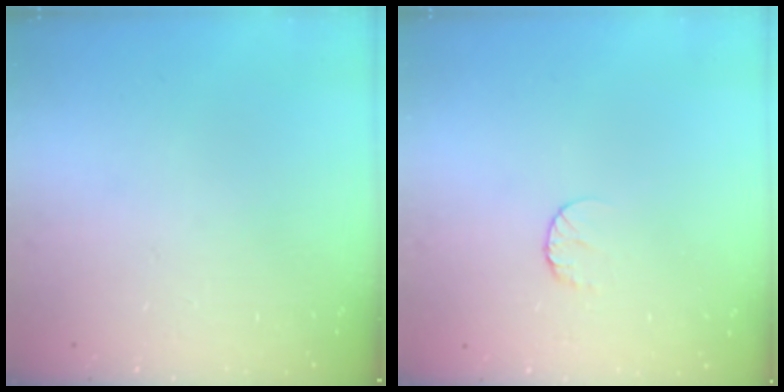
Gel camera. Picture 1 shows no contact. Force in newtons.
{"total": 4.7, "press": 4.7, "slide": 0.4}